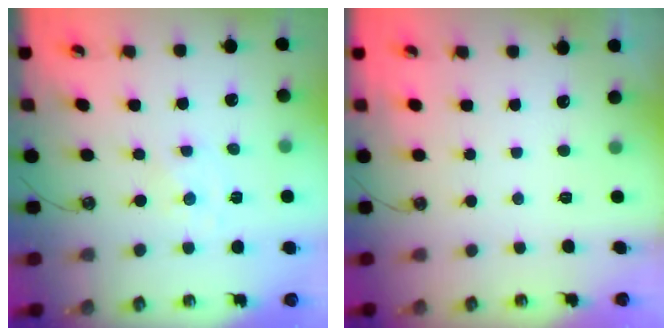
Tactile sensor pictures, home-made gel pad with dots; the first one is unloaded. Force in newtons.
{"total": 0.0}